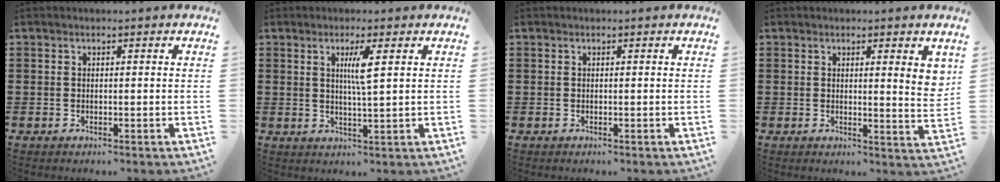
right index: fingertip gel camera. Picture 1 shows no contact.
{"total": 3.7, "force": [1.2, 0.0, 3.5], "torque": [-0.073, -0.002, 0.017]}
{"total": 0.0}
{"total": 3.4, "force": [1.7, 0.5, 3.0], "torque": [-0.045, -0.005, 0.026]}